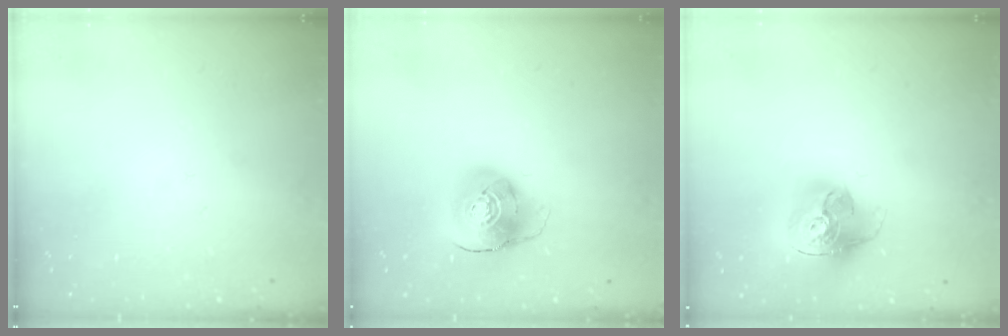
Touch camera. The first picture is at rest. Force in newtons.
{"total": 9.9, "press": 9.8, "slide": 1.4}
{"total": 18.6, "press": 18.5, "slide": 1.9}